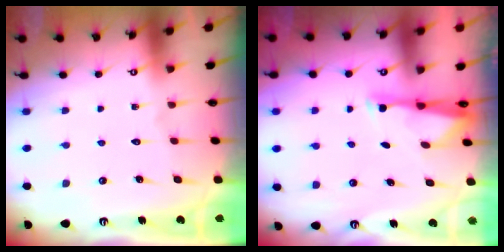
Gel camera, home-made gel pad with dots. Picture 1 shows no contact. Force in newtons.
{"total": 2.9, "press": 2.8, "slide": 0.5}